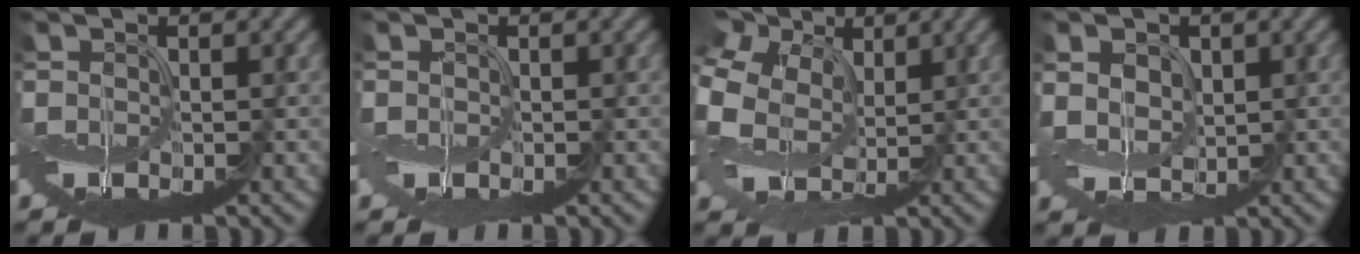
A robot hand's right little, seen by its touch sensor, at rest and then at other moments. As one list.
[{"total": 1.0, "force": [-0.1, 1.0, 0.3], "torque": [-0.009, -0.003, -0.001]}, {"total": 9.8, "force": [3.3, 7.1, 6.0], "torque": [-0.162, 0.025, 0.059]}, {"total": 3.4, "force": [0.9, 2.7, 1.7], "torque": [-0.042, 0.003, 0.017]}]